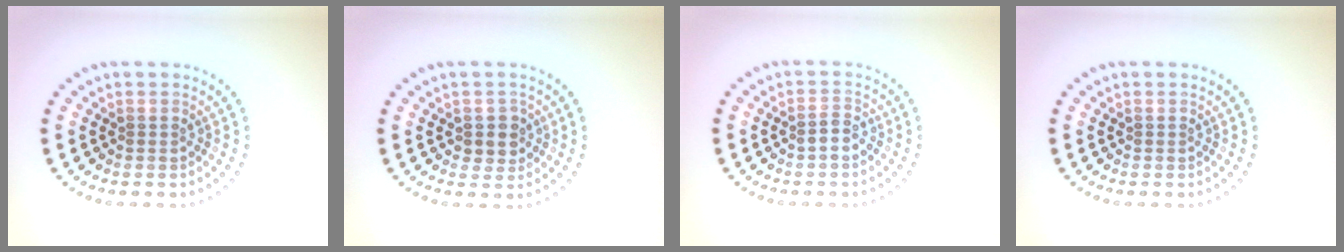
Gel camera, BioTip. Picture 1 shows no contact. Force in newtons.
{"total": 2.0, "press": 1.8, "slide": 0.9}
{"total": 1.2, "press": 1.2, "slide": 0.4}
{"total": 0.0}